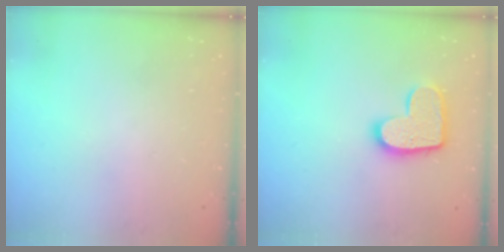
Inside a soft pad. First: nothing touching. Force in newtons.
{"total": 13.5, "press": 13.5, "slide": 0.8}